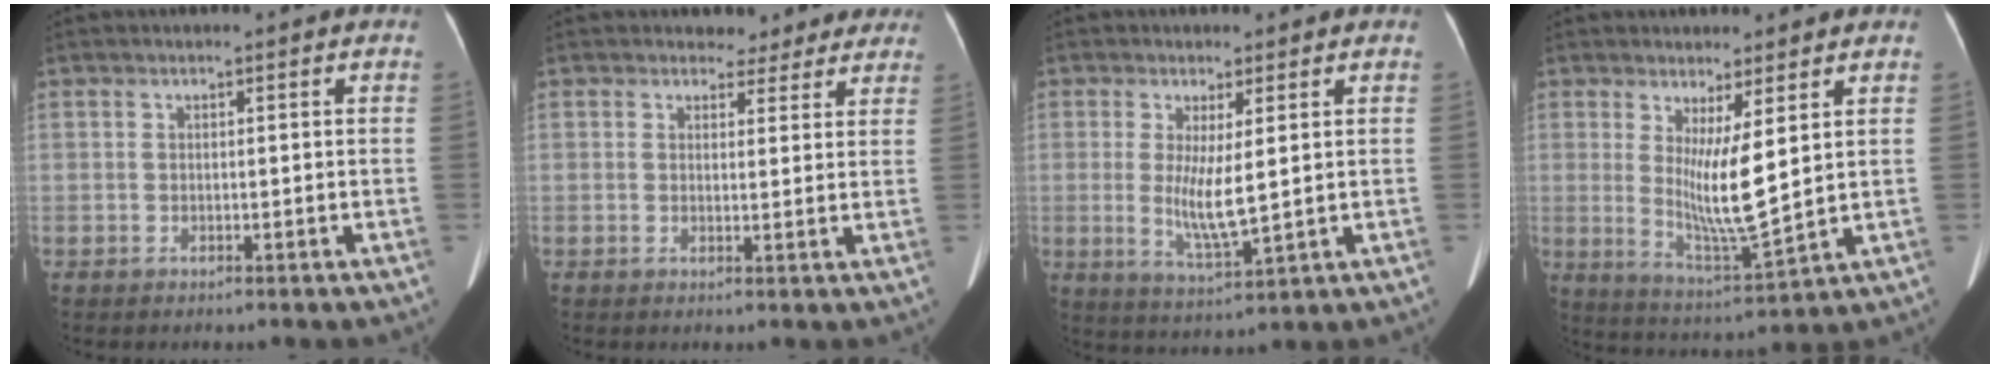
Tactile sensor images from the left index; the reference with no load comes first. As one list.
[{"total": 5.3, "force": [4.6, 2.5, 0.0], "torque": [0.021, -0.002, 0.038]}, {"total": 6.2, "force": [0.5, 0.9, 6.1], "torque": [-0.126, -0.023, 0.015]}, {"total": 8.3, "force": [2.1, 0.5, 8.0], "torque": [-0.157, -0.037, 0.045]}]